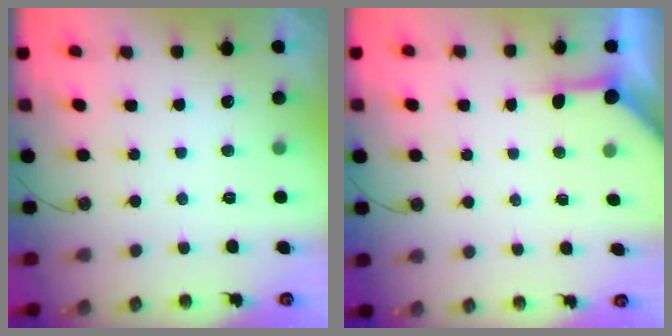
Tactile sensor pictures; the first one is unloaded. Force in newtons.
{"total": 4.0, "press": 4.0, "slide": 0.5}